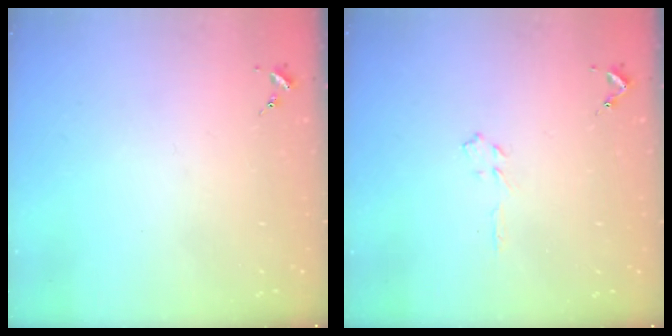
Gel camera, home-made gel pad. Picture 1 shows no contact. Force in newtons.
{"total": 3.2, "press": 3.1, "slide": 0.4}